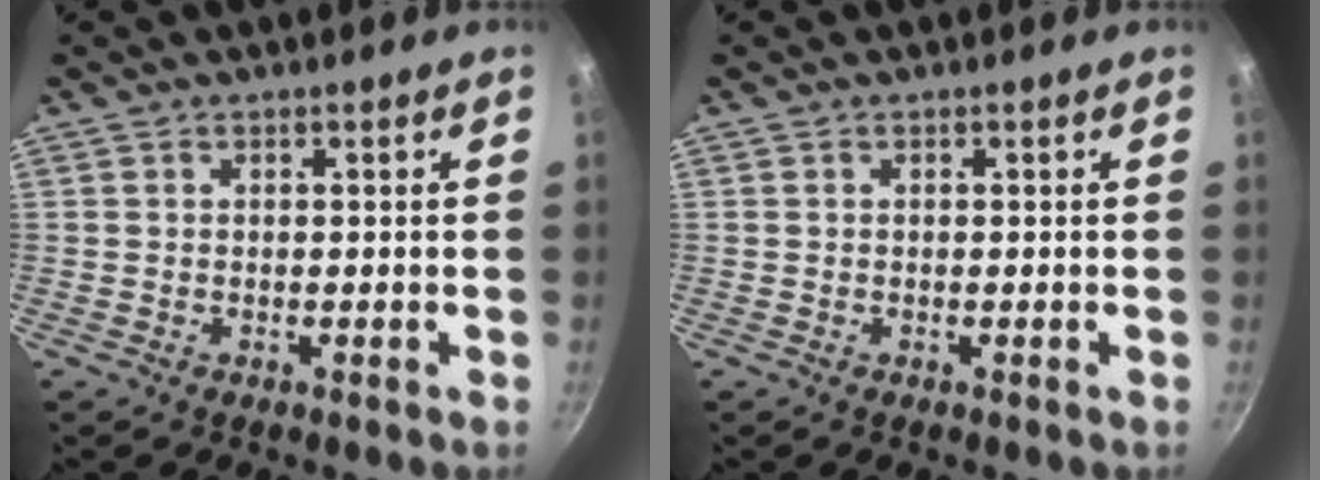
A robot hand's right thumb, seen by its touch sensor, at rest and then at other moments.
{"total": 0.0}